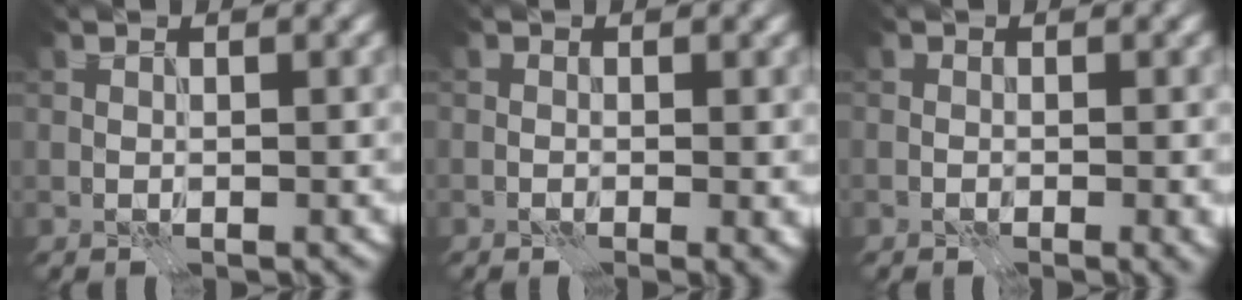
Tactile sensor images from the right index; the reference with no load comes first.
{"total": 0.9, "force": [0.1, 0.3, 0.9], "torque": [-0.005, -0.005, 0.003]}
{"total": 1.0, "force": [-0.1, 0.3, 0.9], "torque": [-0.006, -0.001, -0.001]}